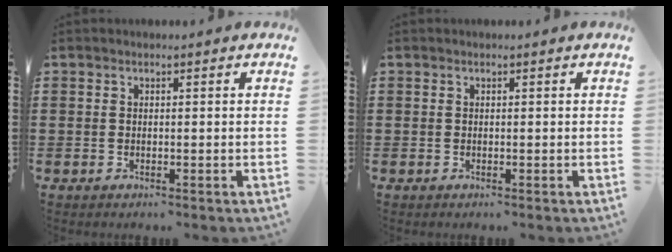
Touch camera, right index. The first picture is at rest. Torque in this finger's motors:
{"motor_torque": [-0.20, 0.95, 0.00, -0.01]}